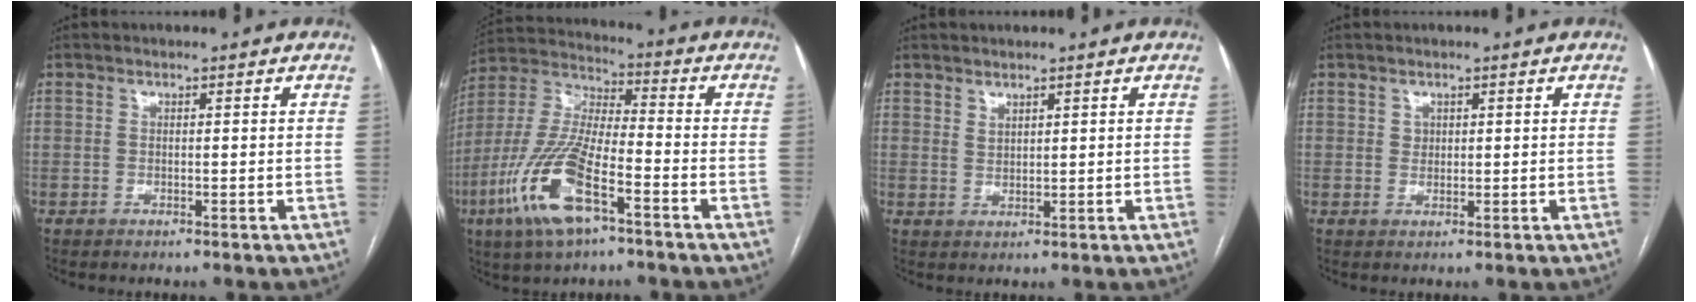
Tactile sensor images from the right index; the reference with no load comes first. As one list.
[{"total": 15.7, "force": [-7.2, 4.2, 13.3], "torque": [-0.296, -0.014, -0.132]}, {"total": 1.5, "force": [1.3, 0.6, 0.5], "torque": [-0.006, -0.005, 0.026]}, {"total": 1.2, "force": [0.5, 1.0, 0.3], "torque": [0.001, -0.002, 0.007]}]